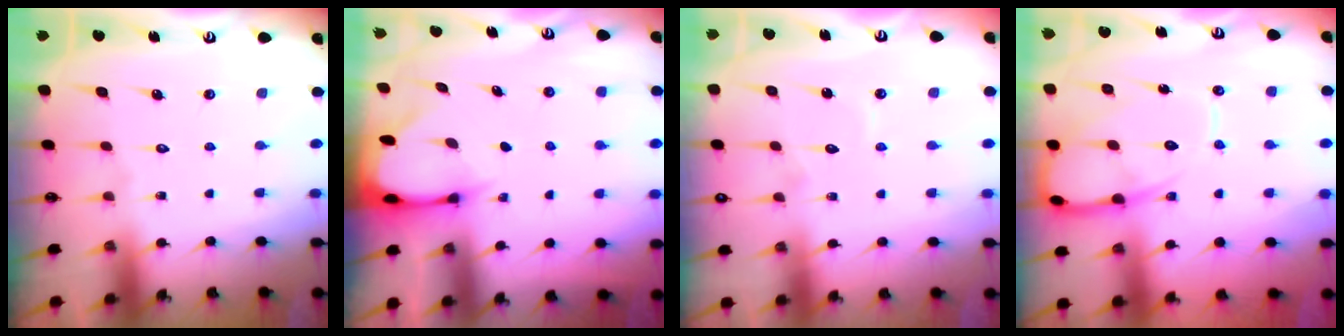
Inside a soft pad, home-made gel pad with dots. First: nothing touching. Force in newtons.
{"total": 2.7, "press": 2.6, "slide": 0.4}
{"total": 5.0, "press": 5.0, "slide": 0.5}
{"total": 10.5, "press": 10.4, "slide": 1.2}